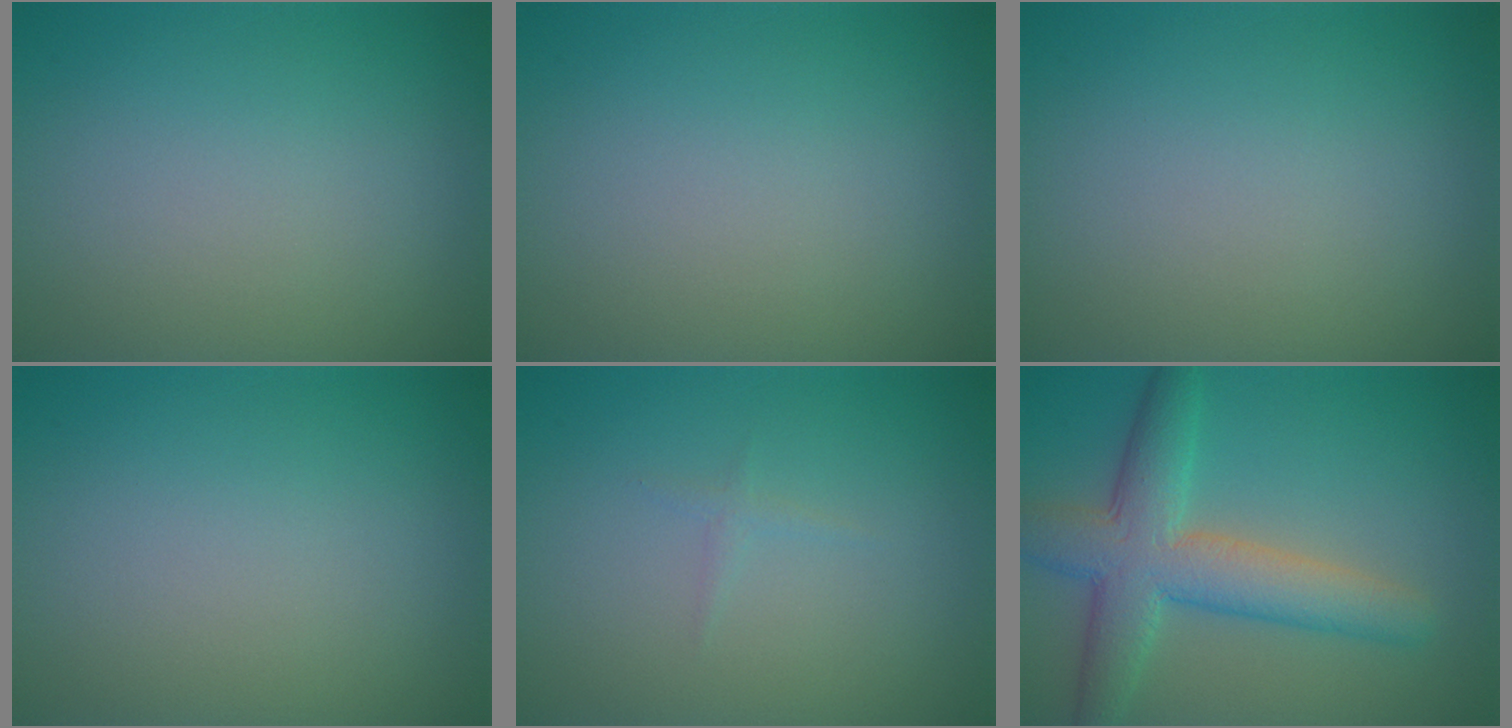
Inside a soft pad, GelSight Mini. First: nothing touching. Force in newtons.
{"total": 0.0}
{"total": 0.0}
{"total": 0.0}
{"total": 1.0, "press": 0.9, "slide": 0.2}
{"total": 6.8, "press": 6.8, "slide": 0.3}